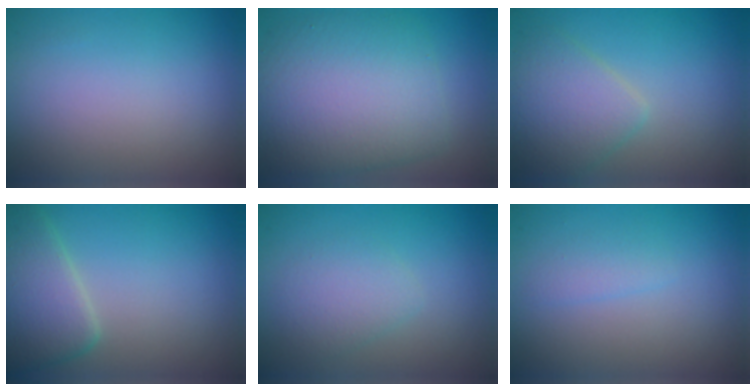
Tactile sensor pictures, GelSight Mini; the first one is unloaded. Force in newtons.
{"total": 8.2, "press": 8.2, "slide": 0.3}
{"total": 3.8, "press": 3.8, "slide": 0.1}
{"total": 5.4, "press": 5.4, "slide": 0.1}
{"total": 2.3, "press": 2.3, "slide": 0.1}
{"total": 1.1, "press": 1.1, "slide": 0.1}